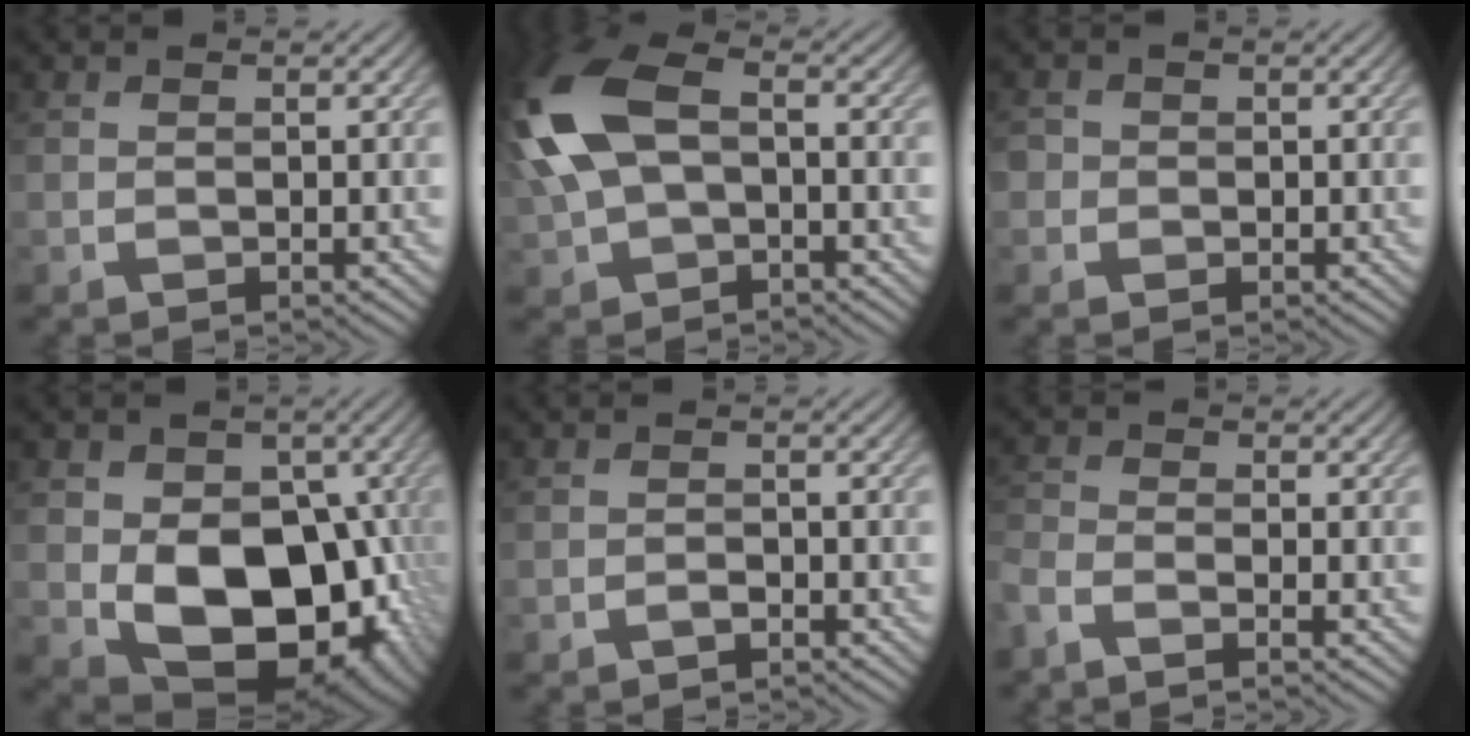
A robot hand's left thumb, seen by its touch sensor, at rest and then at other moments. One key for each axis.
{"total": 12.8, "fx": 0.4, "fy": 7.6, "fz": 10.3, "tx": -0.264, "ty": 0.013, "tz": -0.003}
{"total": 1.8, "fx": -0.1, "fy": 1.8, "fz": 0.2, "tx": -0.005, "ty": 0.003, "tz": -0.008}
{"total": 15.7, "fx": -2.2, "fy": 11.0, "fz": 10.9, "tx": -0.149, "ty": -0.037, "tz": -0.021}
{"total": 1.1, "fx": -0.8, "fy": 0.5, "fz": 0.5, "tx": -0.008, "ty": 0.001, "tz": -0.016}
{"total": 3.1, "fx": -2.5, "fy": 0.7, "fz": 1.7, "tx": -0.042, "ty": -0.009, "tz": -0.066}